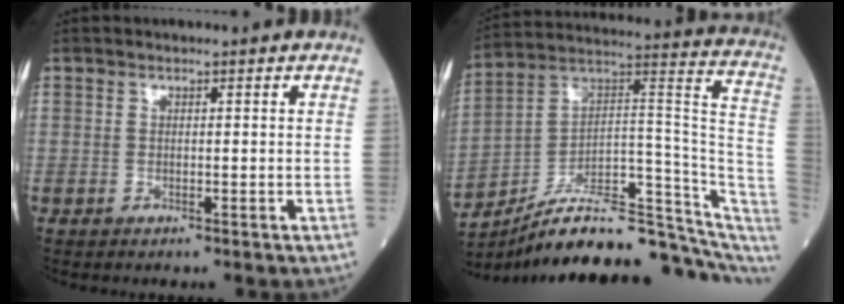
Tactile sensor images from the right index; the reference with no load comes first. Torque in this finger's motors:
{"motor_torque": [-0.47, -1.54, -0.01, -0.01]}